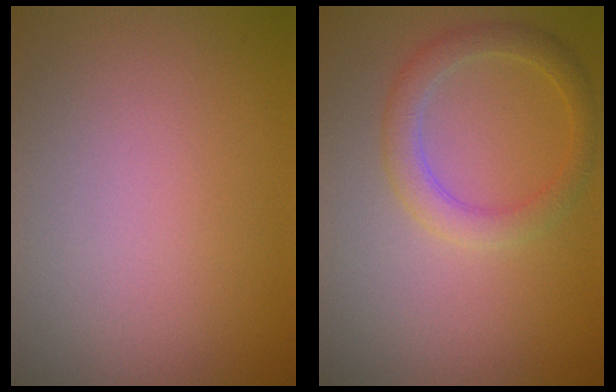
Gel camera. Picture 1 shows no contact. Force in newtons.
{"total": 2.8, "press": 2.8, "slide": 0.1}